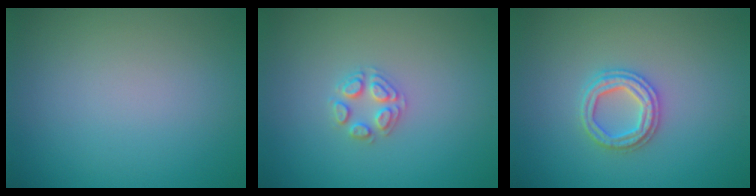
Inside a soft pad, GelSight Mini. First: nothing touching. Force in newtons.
{"total": 2.2, "press": 2.2, "slide": 0.2}
{"total": 2.6, "press": 2.6, "slide": 0.5}